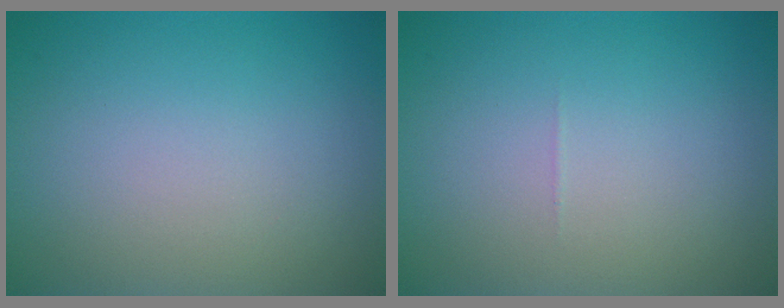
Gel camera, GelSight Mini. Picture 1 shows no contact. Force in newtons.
{"total": 0.0}